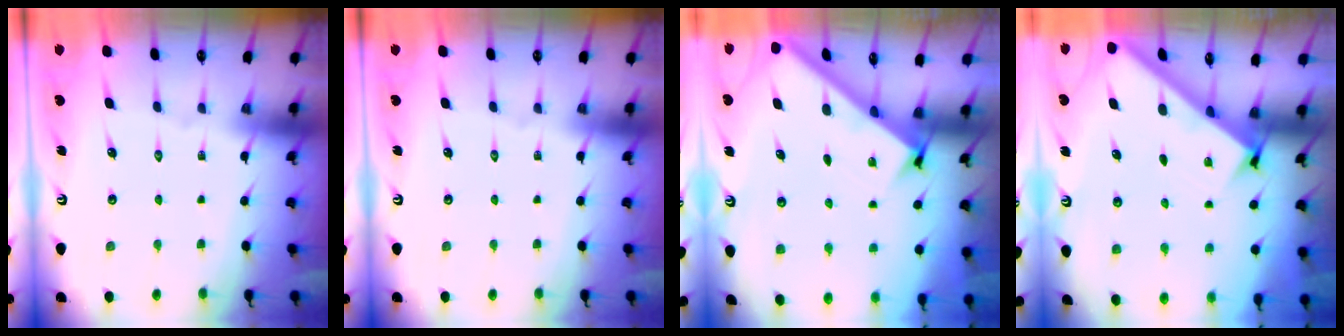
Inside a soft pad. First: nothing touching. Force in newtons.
{"total": 0.0}
{"total": 2.9, "press": 2.8, "slide": 0.4}
{"total": 2.7, "press": 2.7, "slide": 0.3}